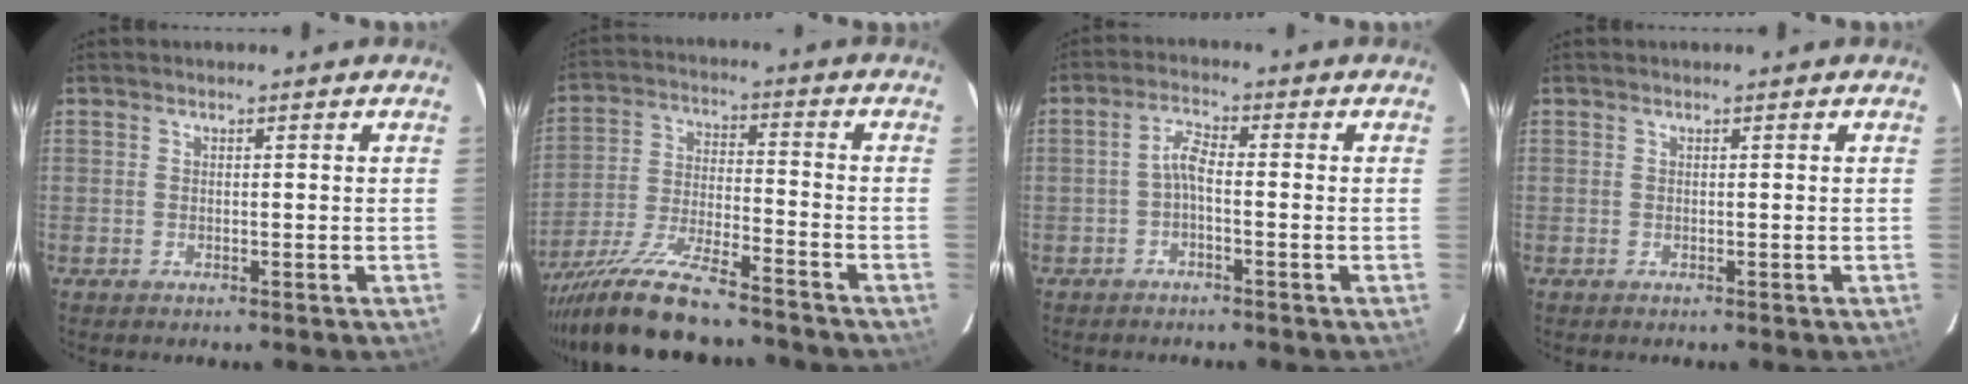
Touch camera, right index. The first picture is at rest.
{"total": 15.9, "force": [-13.4, 2.8, 8.1], "torque": [-0.169, -0.033, -0.231]}
{"total": 3.1, "force": [-1.2, 0.9, 2.7], "torque": [-0.059, 0.009, -0.026]}
{"total": 0.0}